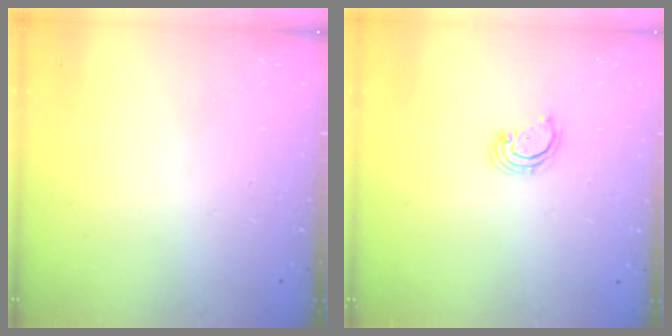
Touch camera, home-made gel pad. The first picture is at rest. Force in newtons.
{"total": 2.7, "press": 2.7, "slide": 0.3}